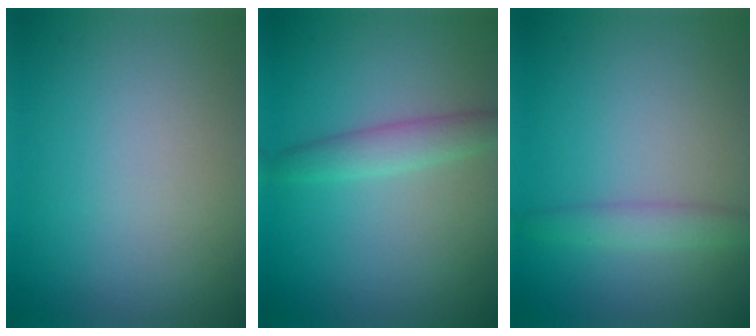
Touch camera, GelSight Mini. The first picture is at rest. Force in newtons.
{"total": 2.2, "press": 2.2, "slide": 0.1}
{"total": 1.8, "press": 1.8, "slide": 0.1}